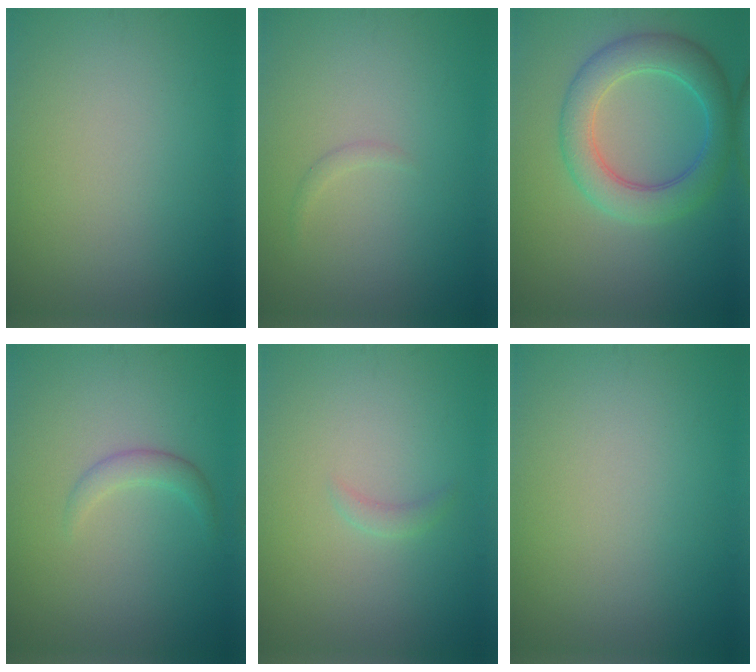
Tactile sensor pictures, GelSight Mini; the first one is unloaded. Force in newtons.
{"total": 0.6, "press": 0.6, "slide": 0.1}
{"total": 5.6, "press": 5.6, "slide": 0.1}
{"total": 1.6, "press": 1.6, "slide": 0.1}
{"total": 0.8, "press": 0.8, "slide": 0.1}
{"total": 0.0}